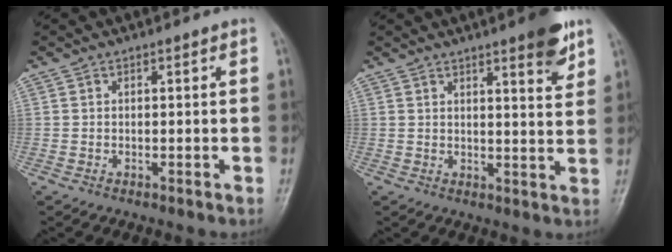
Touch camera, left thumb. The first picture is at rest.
{"total": 7.2, "force": [4.4, 1.5, 5.4], "torque": [-0.057, -0.025, 0.057]}